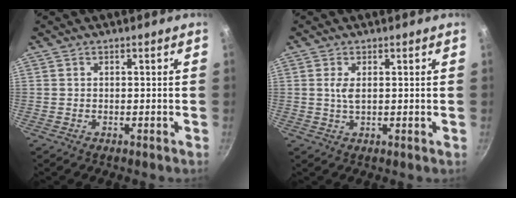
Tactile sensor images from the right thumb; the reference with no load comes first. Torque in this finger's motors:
{"motor_torque": [0.42, 0.28, 0.52, 0.25, 0.21]}